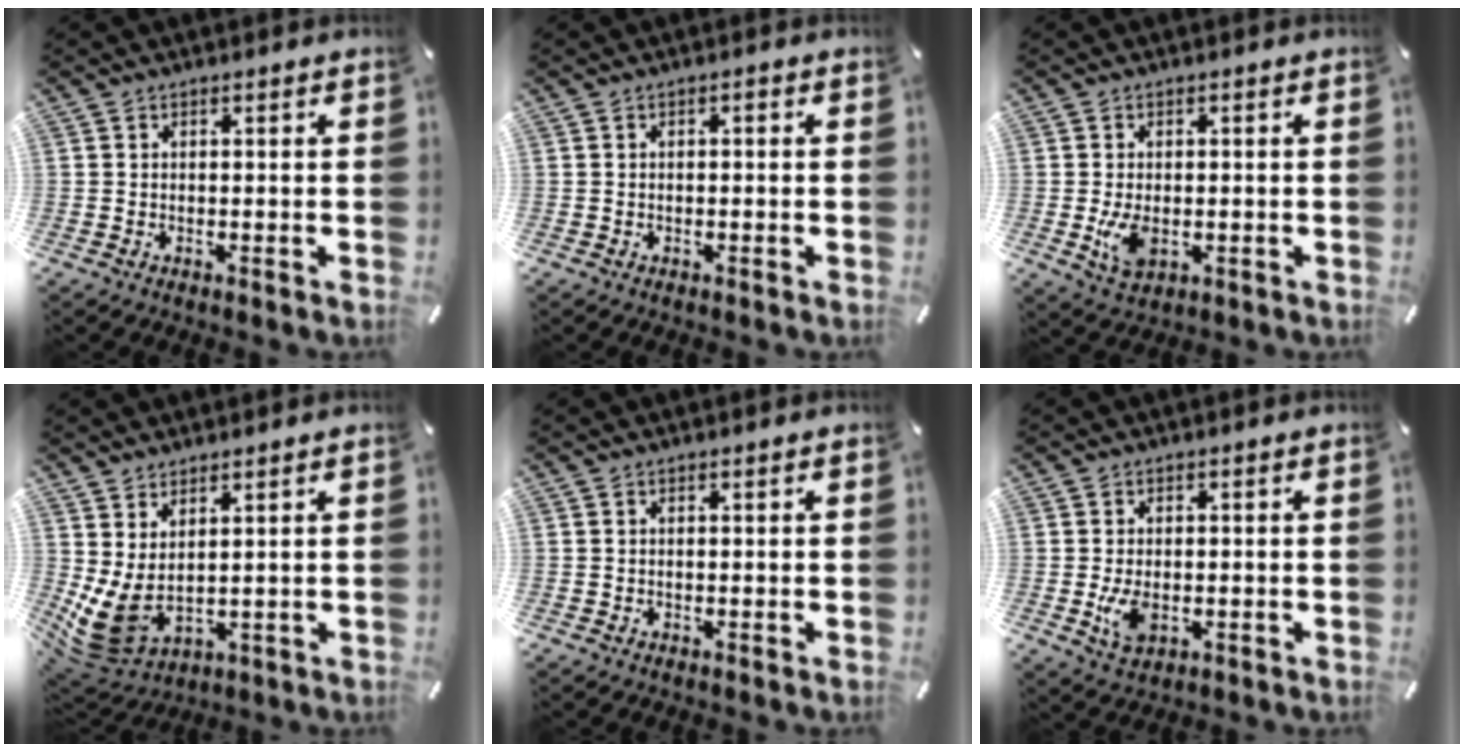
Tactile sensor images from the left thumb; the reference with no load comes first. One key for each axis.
{"total": 0.7, "fx": -0.4, "fy": 0.3, "fz": 0.5, "tx": -0.010, "ty": 0.001, "tz": -0.008}
{"total": 5.7, "fx": -0.8, "fy": 3.6, "fz": 4.4, "tx": -0.101, "ty": -0.010, "tz": -0.018}
{"total": 7.4, "fx": 1.2, "fy": 4.9, "fz": 5.4, "tx": -0.141, "ty": -0.024, "tz": 0.027}
{"total": 0.0}
{"total": 5.2, "fx": -0.7, "fy": 3.3, "fz": 4.0, "tx": -0.095, "ty": -0.012, "tz": -0.018}